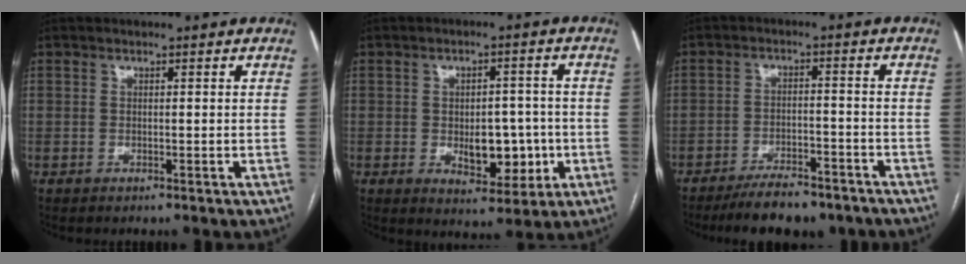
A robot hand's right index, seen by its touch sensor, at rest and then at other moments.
{"total": 8.0, "force": [-1.6, 4.2, 6.6], "torque": [-0.086, 0.005, -0.012]}
{"total": 9.8, "force": [-8.0, 2.9, 4.8], "torque": [-0.068, -0.007, -0.123]}